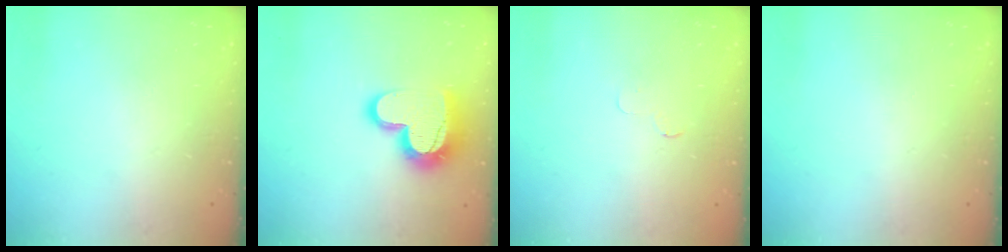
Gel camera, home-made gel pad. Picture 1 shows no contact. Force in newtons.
{"total": 17.9, "press": 17.8, "slide": 1.3}
{"total": 3.5, "press": 3.5, "slide": 0.3}
{"total": 0.0}